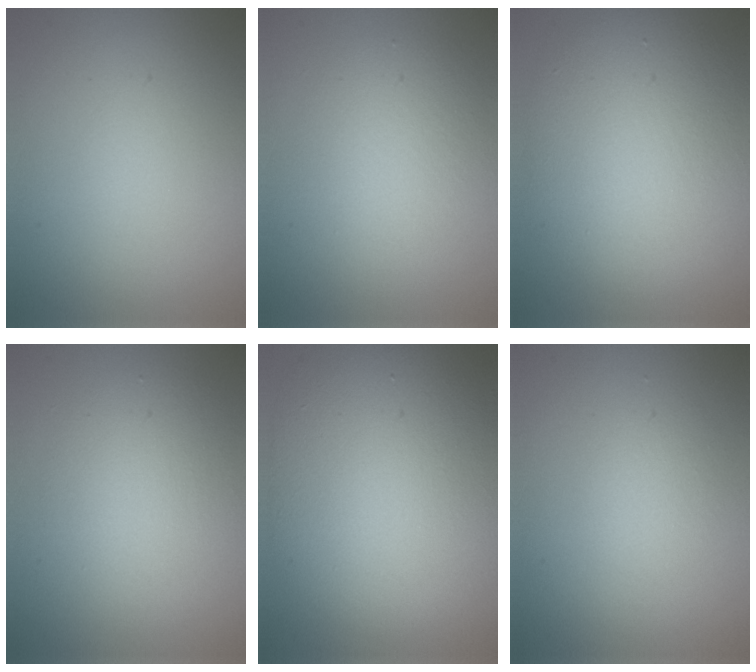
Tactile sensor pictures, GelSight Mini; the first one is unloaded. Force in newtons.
{"total": 3.6, "press": 3.6, "slide": 0.3}
{"total": 8.5, "press": 8.5, "slide": 0.5}
{"total": 3.7, "press": 3.7, "slide": 0.4}
{"total": 11.6, "press": 11.6, "slide": 0.7}
{"total": 1.3, "press": 1.3, "slide": 0.1}